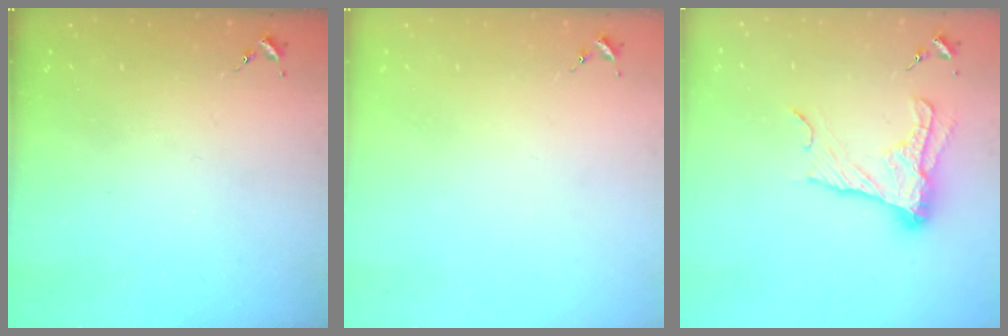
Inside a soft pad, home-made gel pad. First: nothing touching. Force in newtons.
{"total": 0.0}
{"total": 14.9, "press": 14.8, "slide": 1.3}